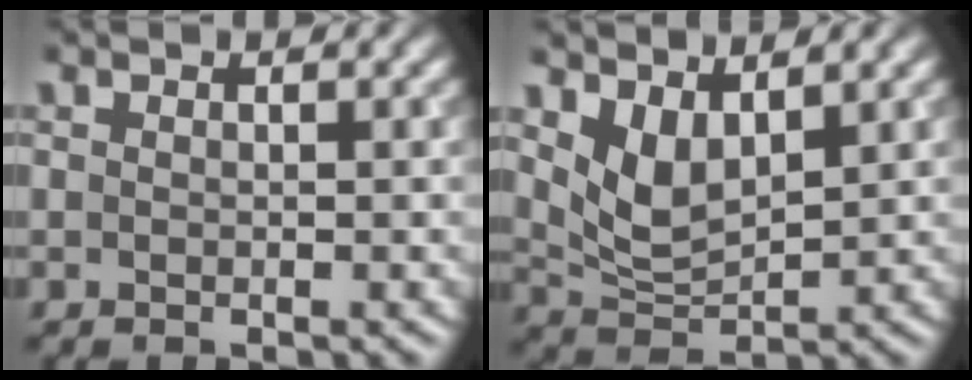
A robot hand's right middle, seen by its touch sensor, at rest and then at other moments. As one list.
[{"total": 3.8, "force": [2.0, 1.8, 2.6], "torque": [-0.063, -0.010, 0.046]}]